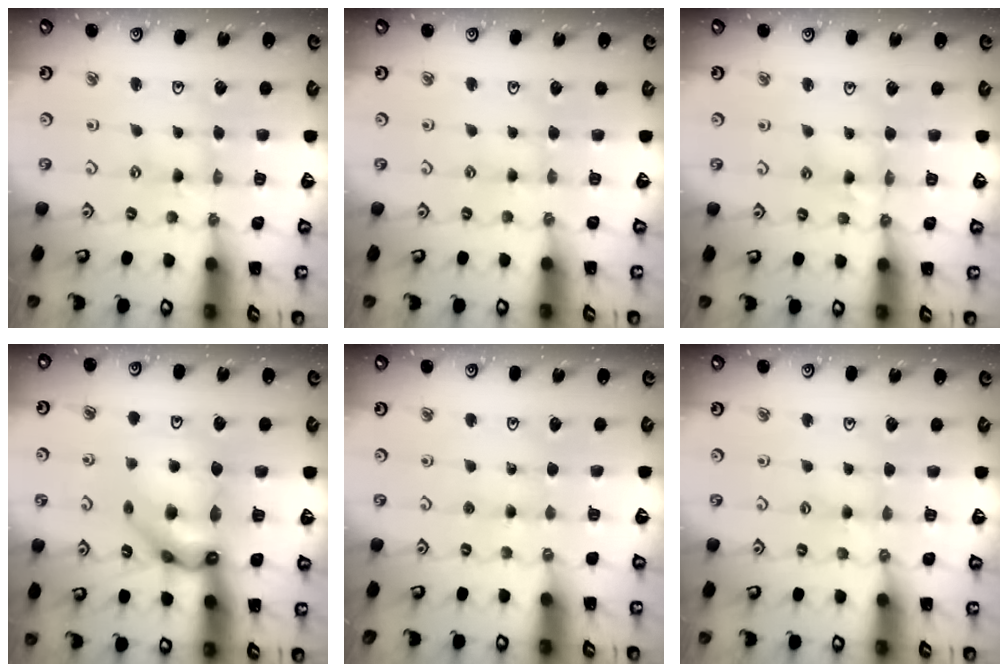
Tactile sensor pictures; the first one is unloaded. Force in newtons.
{"total": 1.7, "press": 1.7, "slide": 0.4}
{"total": 5.5, "press": 5.4, "slide": 0.9}
{"total": 14.5, "press": 14.4, "slide": 1.3}
{"total": 2.5, "press": 2.5, "slide": 0.4}
{"total": 2.0, "press": 2.0, "slide": 0.2}